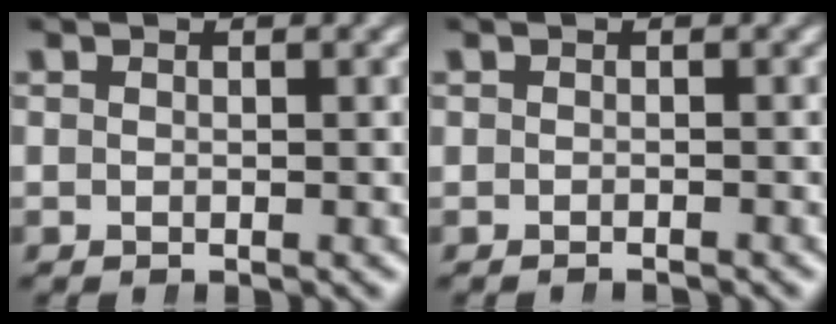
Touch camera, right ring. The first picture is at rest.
{"total": 0.9, "force": [-0.8, -0.4, -0.2], "torque": [0.006, -0.005, -0.010]}